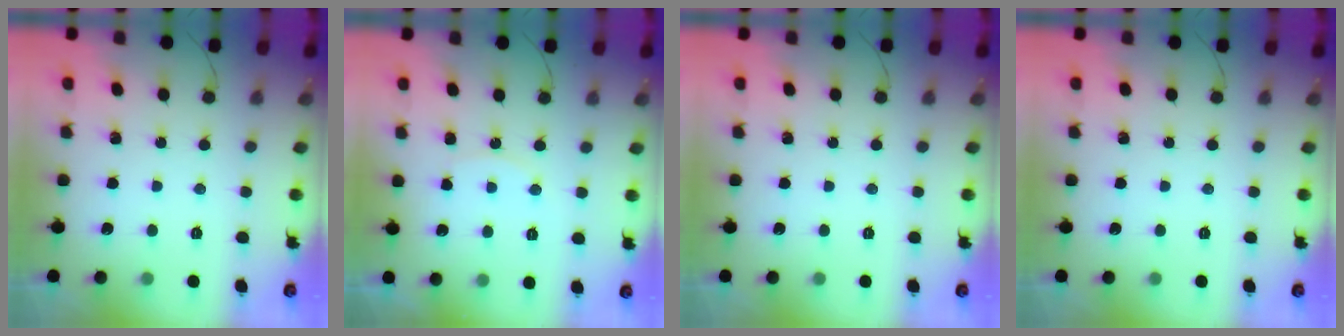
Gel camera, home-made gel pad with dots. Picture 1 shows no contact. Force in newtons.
{"total": 5.8, "press": 5.7, "slide": 0.5}
{"total": 0.0}
{"total": 0.0}